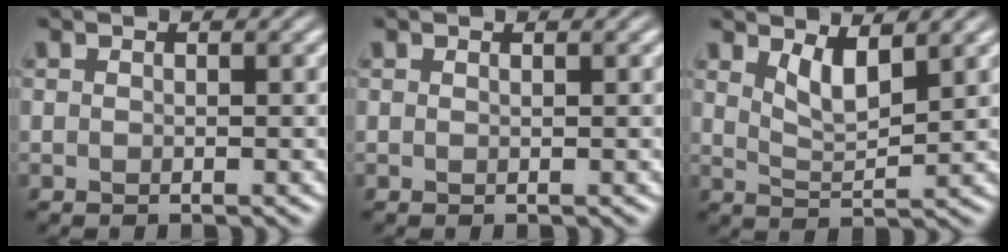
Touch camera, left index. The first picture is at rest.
{"total": 0.0}
{"total": 3.0, "force": [1.9, 0.9, 2.2], "torque": [-0.043, -0.011, 0.040]}